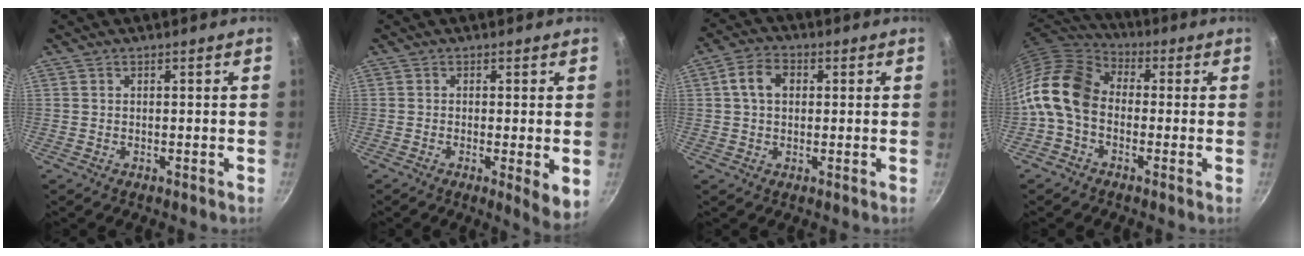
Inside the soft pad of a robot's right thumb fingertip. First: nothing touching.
{"total": 5.2, "force": [-0.6, 1.1, 5.1], "torque": [-0.068, -0.016, -0.009]}
{"total": 6.2, "force": [1.2, 4.5, 4.1], "torque": [-0.062, 0.014, 0.013]}
{"total": 13.2, "force": [-1.7, 9.6, 8.9], "torque": [-0.156, 0.038, -0.057]}